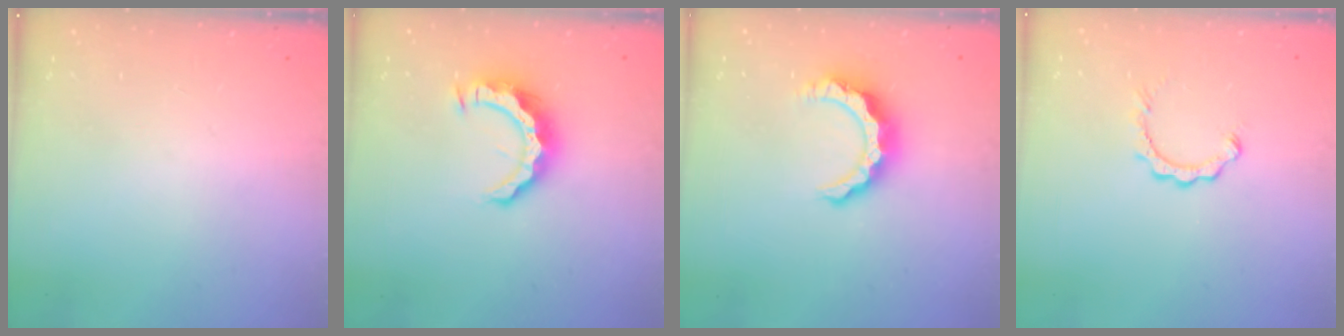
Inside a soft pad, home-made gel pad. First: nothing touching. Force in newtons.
{"total": 9.2, "press": 9.1, "slide": 1.0}
{"total": 8.1, "press": 8.1, "slide": 0.7}
{"total": 2.8, "press": 2.8, "slide": 0.3}